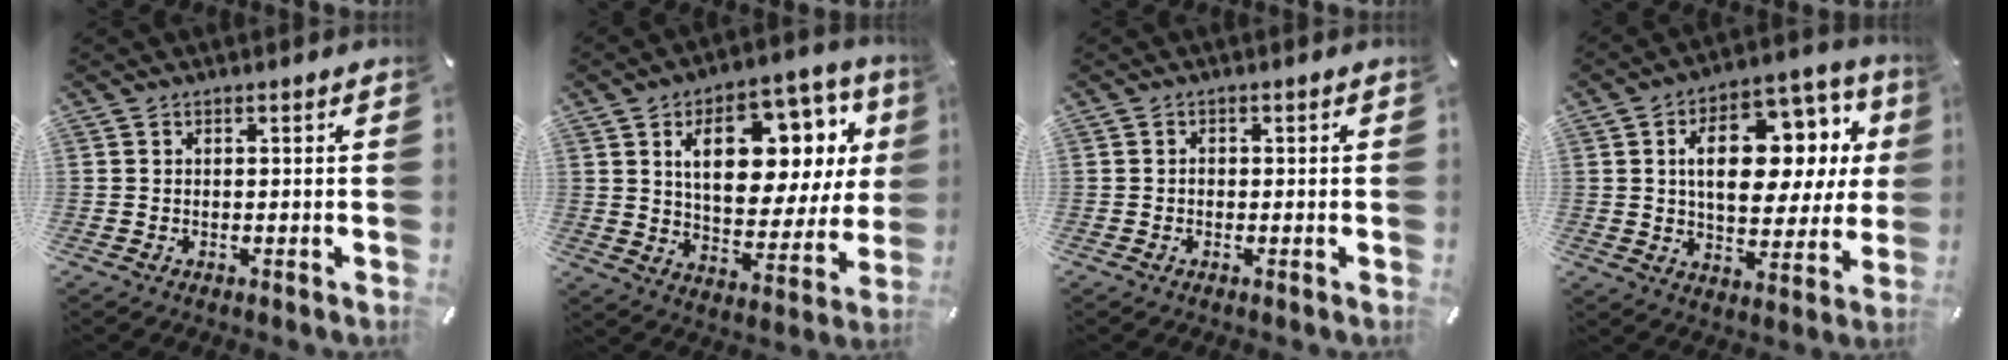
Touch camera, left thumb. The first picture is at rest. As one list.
[{"total": 20.1, "force": [8.3, 11.2, 14.4], "torque": [-0.215, -0.033, 0.137]}, {"total": 0.6, "force": [-0.1, 0.5, 0.4], "torque": [-0.008, 0.001, -0.004]}, {"total": 19.5, "force": [5.5, 11.3, 15.0], "torque": [-0.225, -0.022, 0.088]}]